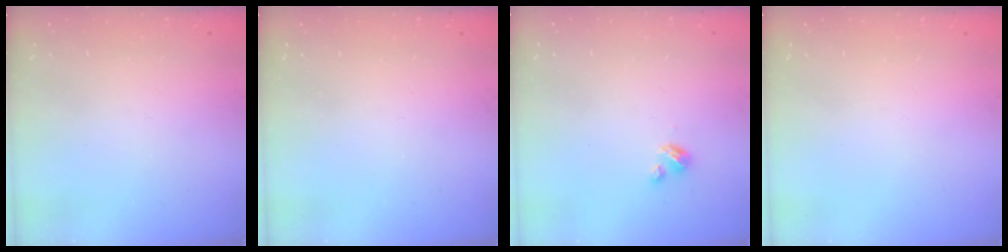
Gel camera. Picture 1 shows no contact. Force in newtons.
{"total": 0.0}
{"total": 2.7, "press": 2.7, "slide": 0.3}
{"total": 0.0}